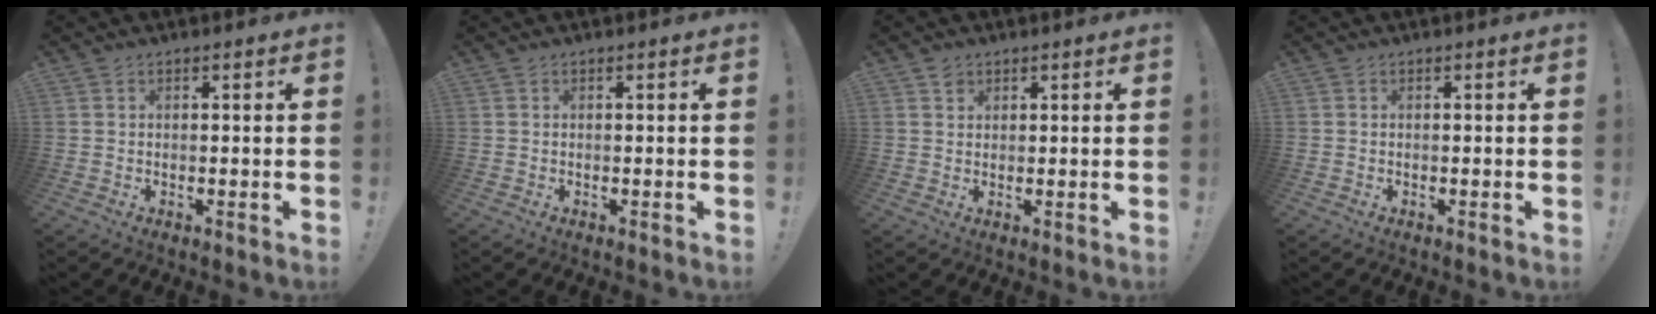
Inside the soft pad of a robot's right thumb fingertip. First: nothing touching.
{"total": 0.0}
{"total": 1.7, "force": [1.2, 1.2, 0.1], "torque": [0.008, -0.007, 0.020]}
{"total": 0.0}